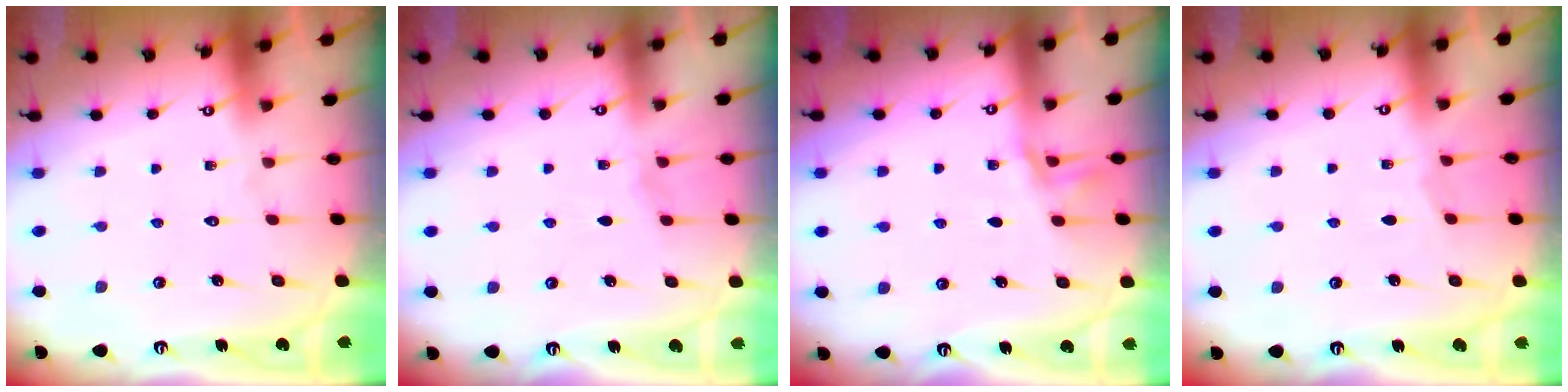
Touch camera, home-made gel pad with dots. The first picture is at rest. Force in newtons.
{"total": 2.2, "press": 2.2, "slide": 0.3}
{"total": 2.9, "press": 2.8, "slide": 0.4}
{"total": 2.3, "press": 2.2, "slide": 0.4}